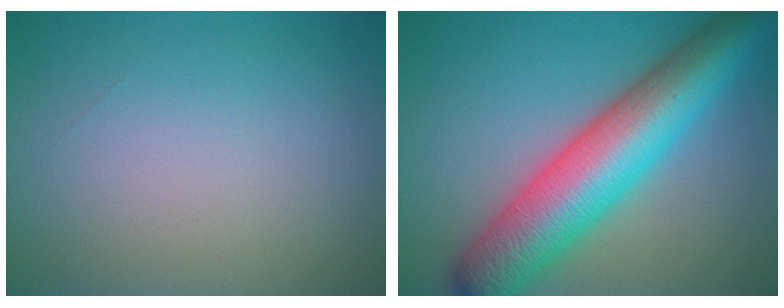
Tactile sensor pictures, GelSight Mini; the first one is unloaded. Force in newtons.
{"total": 11.1, "press": 11.1, "slide": 0.3}